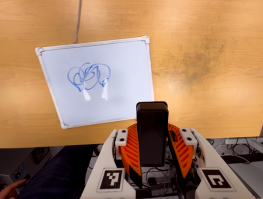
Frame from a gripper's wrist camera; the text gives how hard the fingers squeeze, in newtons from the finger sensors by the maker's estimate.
{"total": 6.0, "left": 5.3, "right": 6.7}